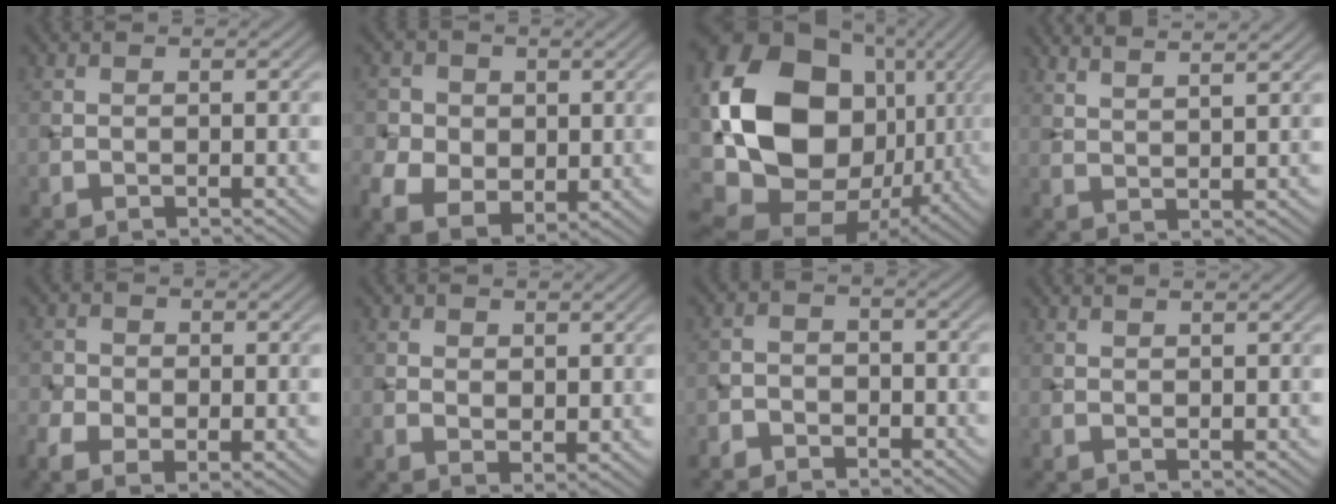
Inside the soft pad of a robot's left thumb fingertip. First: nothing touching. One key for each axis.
{"total": 7.7, "fx": 0.1, "fy": 6.5, "fz": 4.1, "tx": -0.110, "ty": -0.010, "tz": 0.001}
{"total": 20.9, "fx": 1.8, "fy": 16.0, "fz": 13.3, "tx": -0.311, "ty": -0.022, "tz": 0.056}
{"total": 5.6, "fx": 4.4, "fy": 1.0, "fz": 3.3, "tx": -0.034, "ty": 0.011, "tz": 0.058}
{"total": 5.4, "fx": -1.9, "fy": 3.5, "fz": 3.6, "tx": -0.074, "ty": -0.016, "tz": -0.034}
{"total": 2.1, "fx": 1.1, "fy": 1.3, "fz": 1.2, "tx": -0.022, "ty": -0.007, "tz": 0.023}
{"total": 3.4, "fx": -2.8, "fy": 1.9, "fz": 0.8, "tx": -0.005, "ty": 0.004, "tz": -0.061}
{"total": 1.0, "fx": 0.9, "fy": 0.0, "fz": 0.5, "tx": -0.011, "ty": -0.002, "tz": 0.013}